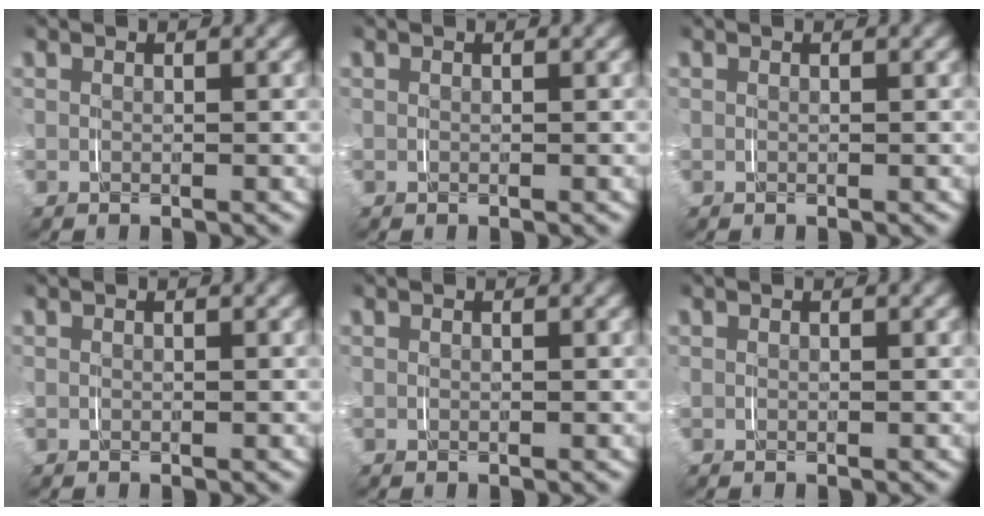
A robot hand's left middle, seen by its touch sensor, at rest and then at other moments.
{"total": 0.0}
{"total": 0.0}
{"total": 0.0}
{"total": 0.0}
{"total": 0.0}